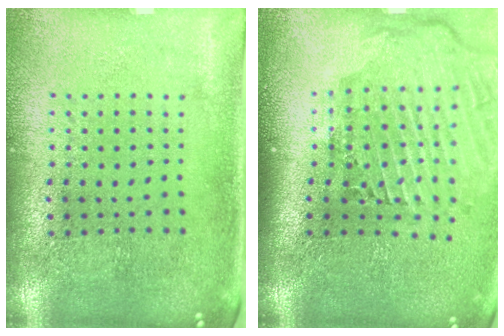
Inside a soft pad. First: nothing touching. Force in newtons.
{"total": 3.0, "press": 2.2, "slide": 2.0}